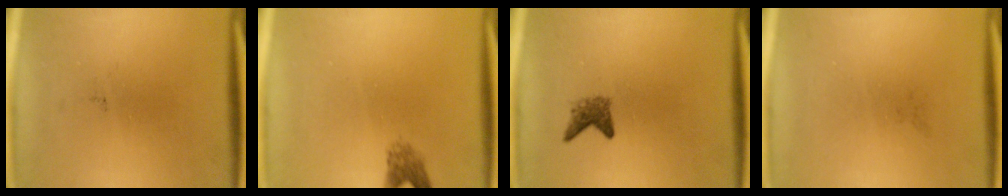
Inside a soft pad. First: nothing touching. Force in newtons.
{"total": 2.1}
{"total": 2.0}
{"total": 0.0}